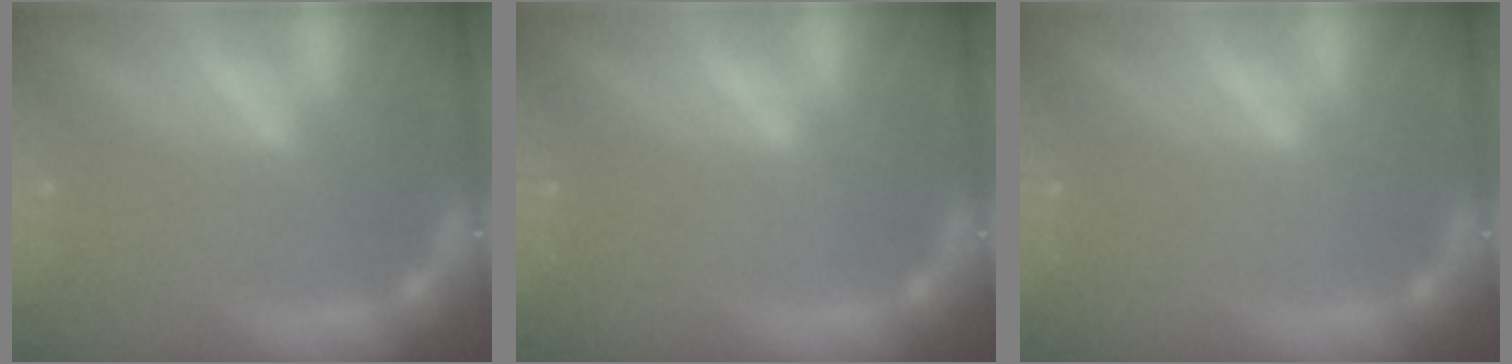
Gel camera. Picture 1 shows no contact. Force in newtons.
{"total": 0.0}
{"total": 0.0}